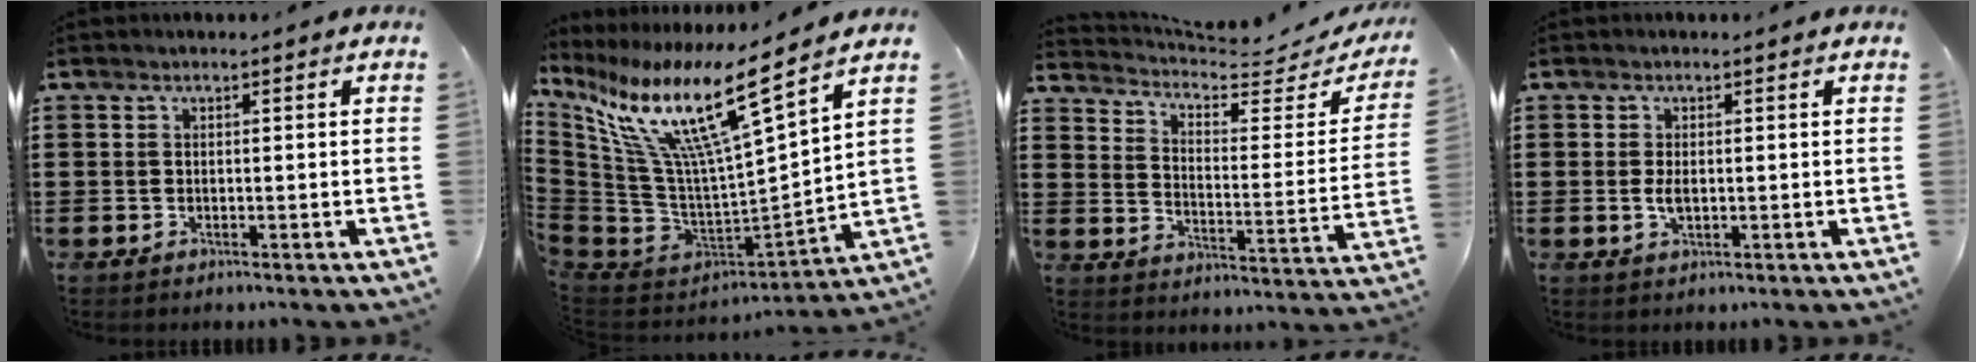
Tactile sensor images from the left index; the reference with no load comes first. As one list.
[{"total": 15.0, "force": [8.7, 2.6, 12.0], "torque": [-0.250, -0.065, 0.134]}, {"total": 4.2, "force": [3.7, 0.7, 1.9], "torque": [-0.060, -0.031, 0.059]}, {"total": 2.2, "force": [0.0, 1.0, 2.0], "torque": [-0.046, -0.002, -0.002]}]